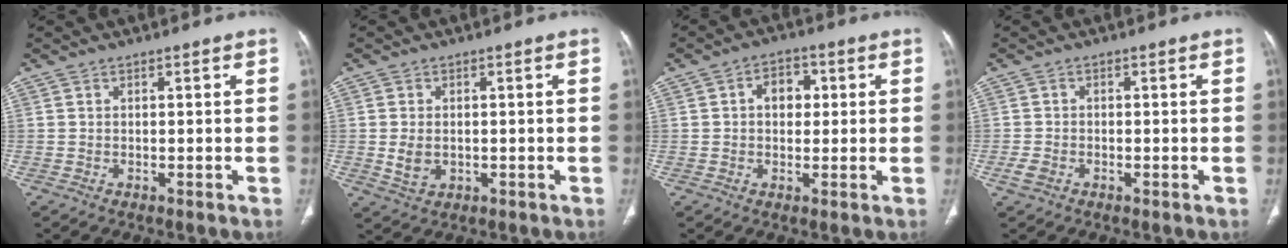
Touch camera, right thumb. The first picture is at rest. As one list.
[{"total": 3.9, "force": [-0.3, 2.8, 2.7], "torque": [-0.050, -0.004, 0.003]}, {"total": 5.4, "force": [0.9, 4.0, 3.5], "torque": [-0.032, 0.008, 0.010]}, {"total": 1.2, "force": [-0.6, 0.6, 1.0], "torque": [-0.021, -0.001, -0.011]}]